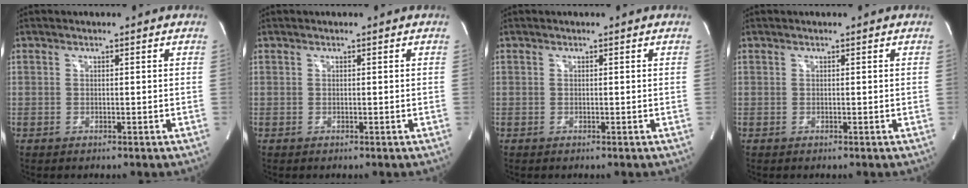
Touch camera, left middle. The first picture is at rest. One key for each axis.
{"total": 0.0}
{"total": 0.0}
{"total": 0.0}